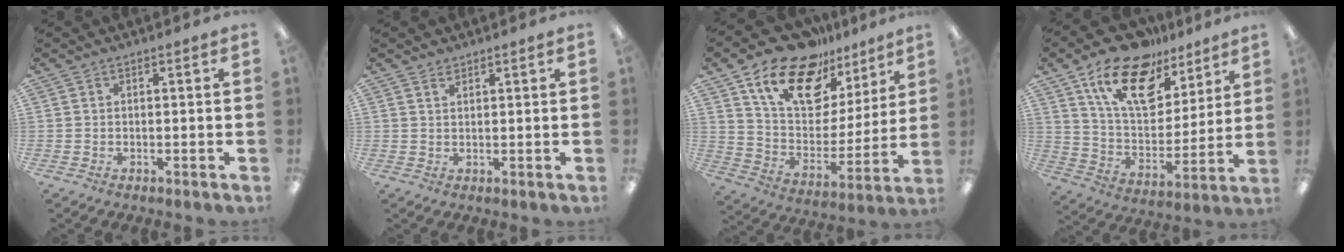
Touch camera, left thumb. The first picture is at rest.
{"total": 1.5, "force": [1.3, 0.5, 0.4], "torque": [-0.011, -0.001, 0.025]}
{"total": 19.6, "force": [14.0, 10.6, 8.7], "torque": [-0.160, -0.083, 0.248]}
{"total": 19.9, "force": [12.8, 10.6, 11.0], "torque": [-0.186, -0.062, 0.225]}